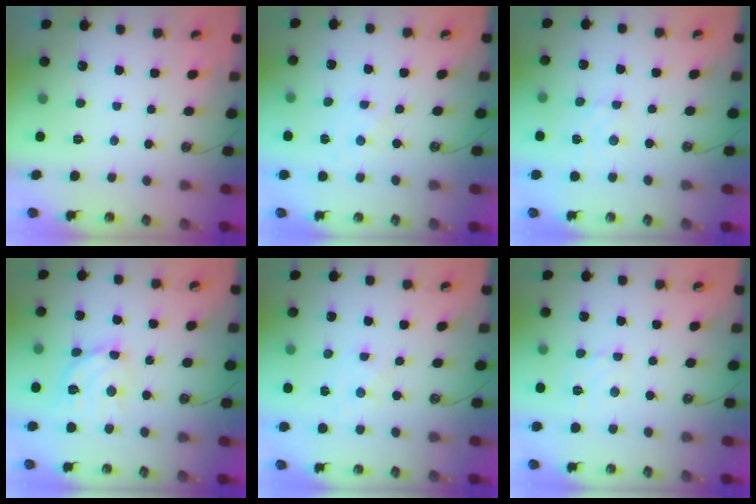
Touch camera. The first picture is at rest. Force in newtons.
{"total": 0.0}
{"total": 2.7, "press": 2.6, "slide": 0.4}
{"total": 13.0, "press": 13.0, "slide": 1.0}
{"total": 0.0}
{"total": 2.5, "press": 2.5, "slide": 0.3}